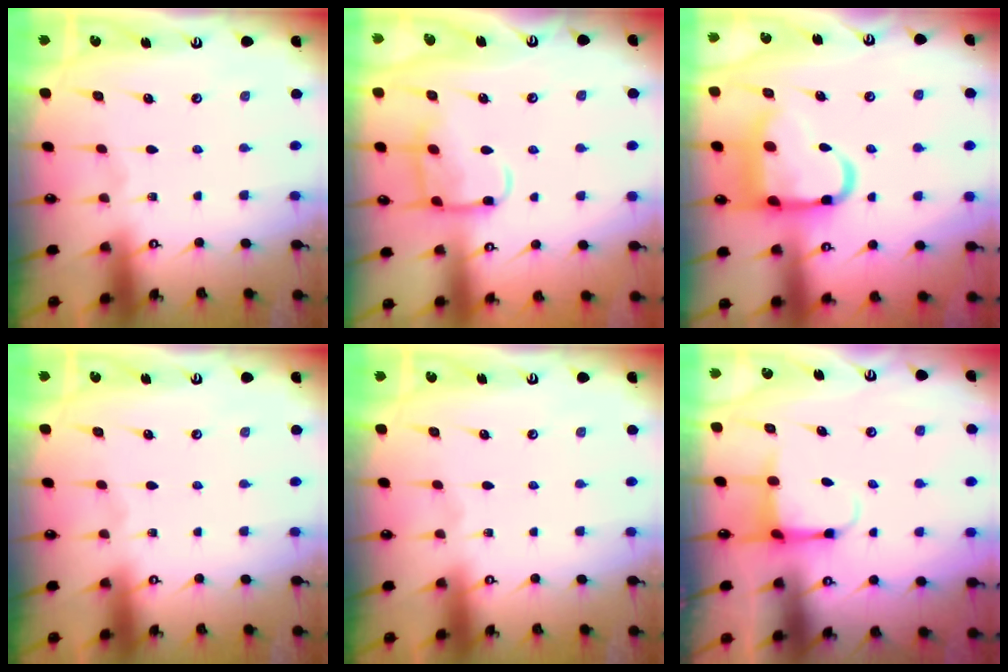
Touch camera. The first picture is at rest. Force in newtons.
{"total": 11.6, "press": 11.5, "slide": 1.2}
{"total": 14.8, "press": 14.7, "slide": 1.7}
{"total": 0.0}
{"total": 0.0}
{"total": 4.0, "press": 3.8, "slide": 1.2}